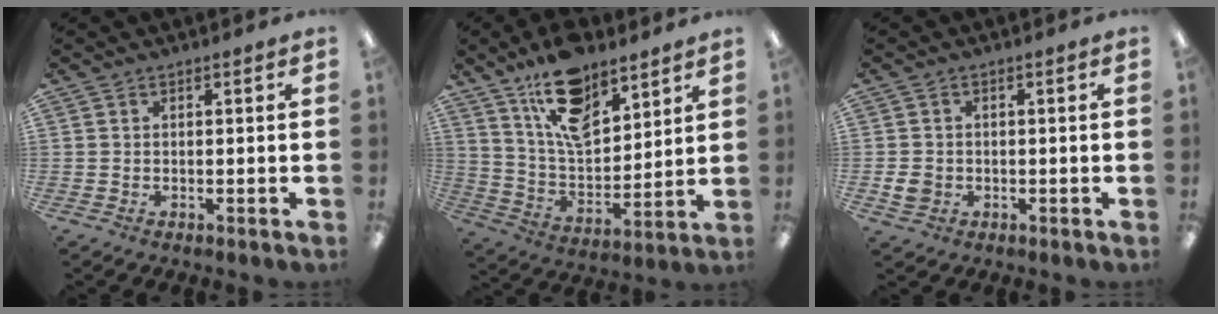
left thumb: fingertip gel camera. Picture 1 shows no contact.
{"total": 15.1, "force": [10.5, 7.3, 8.0], "torque": [-0.145, -0.052, 0.193]}
{"total": 3.1, "force": [-0.5, 2.7, 1.4], "torque": [-0.013, 0.003, -0.009]}